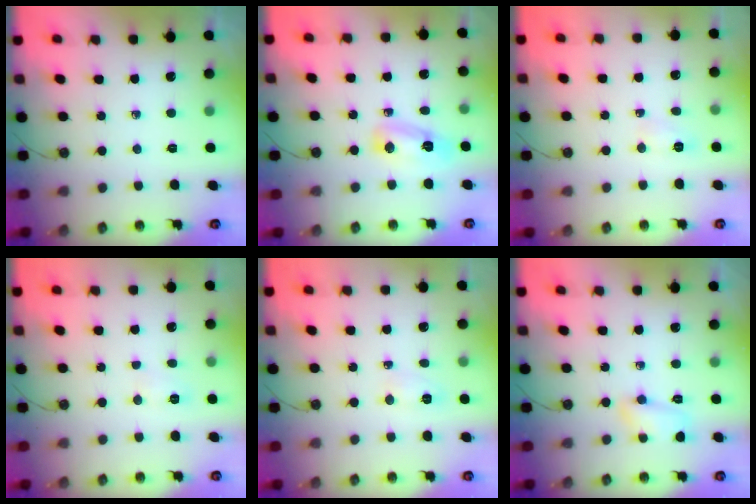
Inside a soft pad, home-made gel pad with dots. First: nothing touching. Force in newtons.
{"total": 13.4, "press": 7.3, "slide": 11.3}
{"total": 3.5, "press": 3.3, "slide": 1.2}
{"total": 3.6, "press": 3.5, "slide": 0.7}
{"total": 4.1, "press": 4.0, "slide": 0.6}
{"total": 8.2, "press": 5.7, "slide": 5.9}